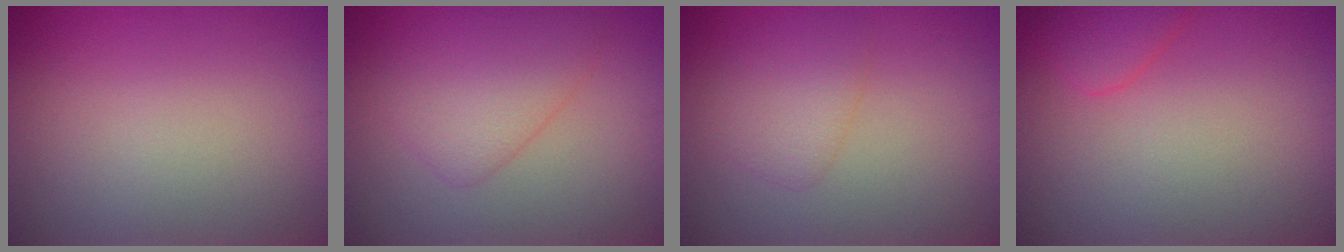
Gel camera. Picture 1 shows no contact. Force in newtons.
{"total": 4.1, "press": 4.1, "slide": 0.2}
{"total": 2.6, "press": 2.6, "slide": 0.1}
{"total": 2.5, "press": 2.5, "slide": 0.2}